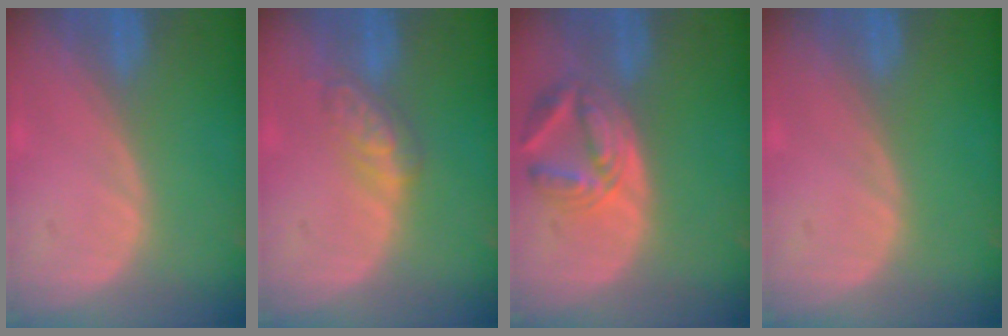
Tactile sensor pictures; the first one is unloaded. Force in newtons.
{"total": 4.6, "press": 4.6, "slide": 0.0}
{"total": 6.5, "press": 6.4, "slide": 1.3}
{"total": 0.0}